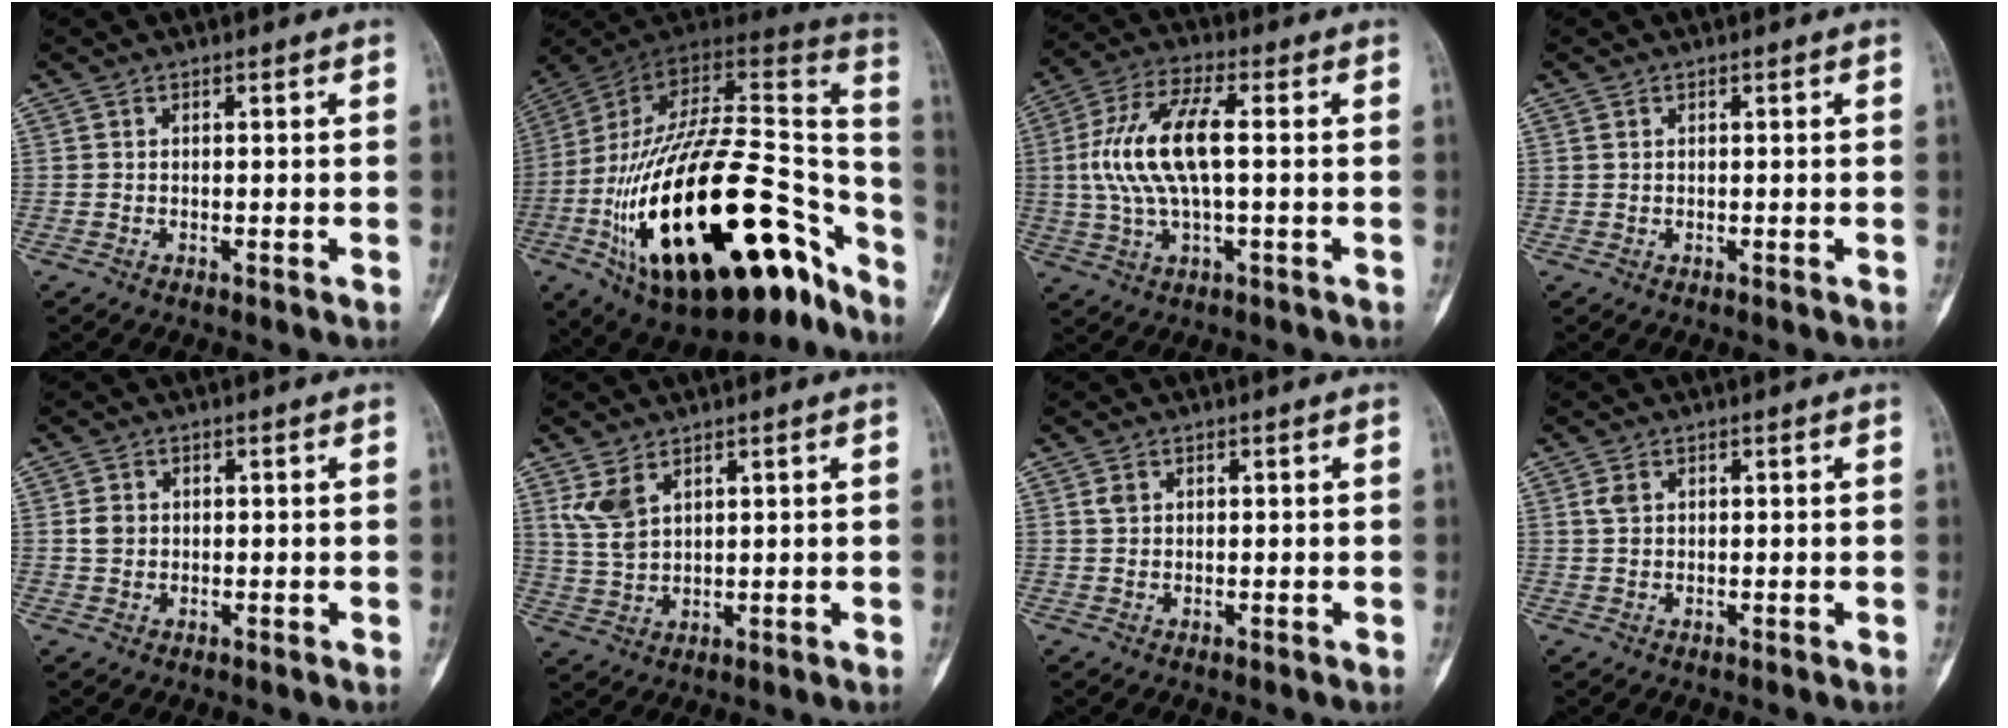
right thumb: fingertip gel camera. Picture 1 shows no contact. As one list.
[{"total": 39.0, "force": [-17.7, 17.8, 29.8], "torque": [-0.446, 0.069, -0.278]}, {"total": 13.5, "force": [0.7, 5.2, 12.5], "torque": [-0.265, 0.022, 0.014]}, {"total": 0.5, "force": [0.3, 0.4, 0.3], "torque": [-0.006, 0.004, 0.006]}, {"total": 2.6, "force": [0.3, 2.3, 1.2], "torque": [-0.013, 0.004, 0.007]}, {"total": 6.0, "force": [3.1, 3.4, 3.8], "torque": [-0.075, -0.010, 0.075]}, {"total": 1.6, "force": [0.6, 1.2, 0.8], "torque": [-0.011, 0.001, 0.014]}, {"total": 2.1, "force": [0.7, 1.5, 1.3], "torque": [-0.024, 0.004, 0.018]}]